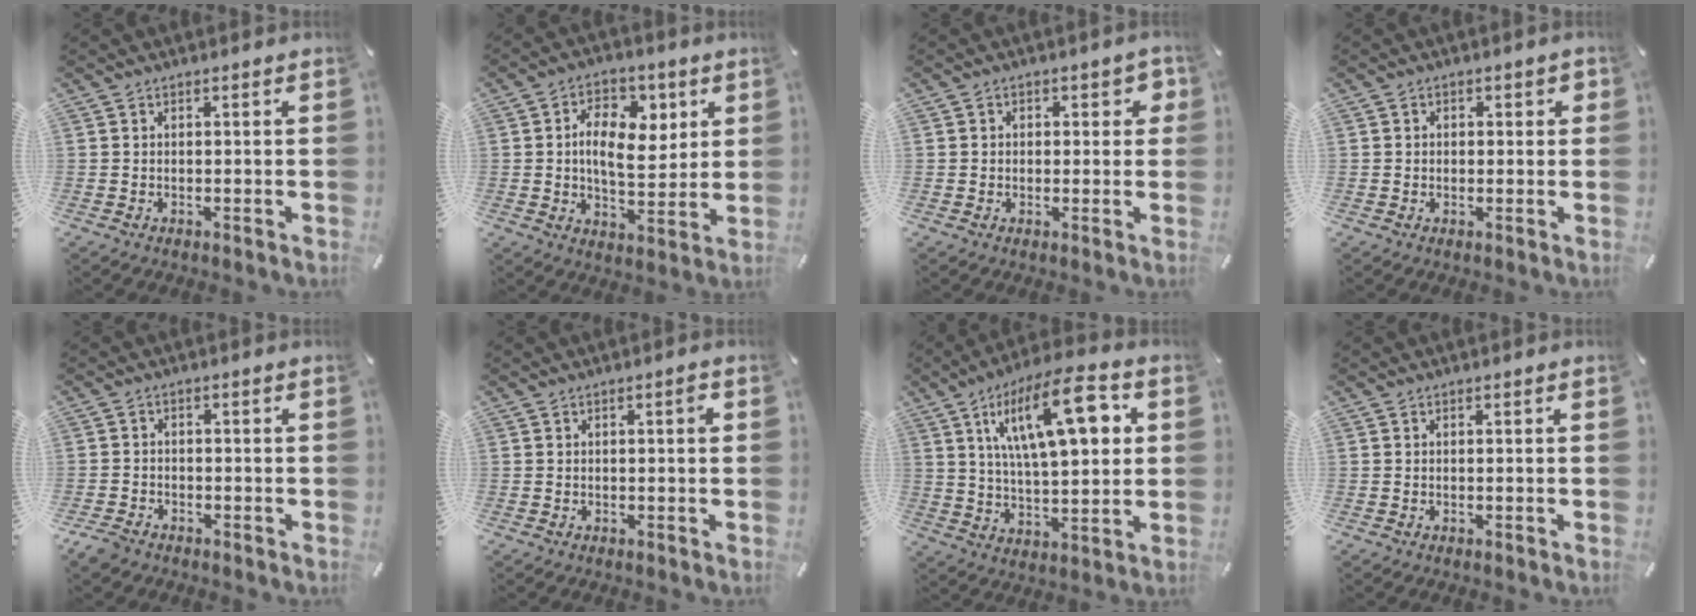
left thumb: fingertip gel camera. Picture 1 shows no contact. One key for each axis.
{"total": 12.1, "fx": 2.8, "fy": 7.6, "fz": 9.0, "tx": -0.134, "ty": 0.002, "tz": 0.048}
{"total": 3.2, "fx": 0.2, "fy": 2.6, "fz": 1.9, "tx": -0.013, "ty": 0.000, "tz": -0.004}
{"total": 1.7, "fx": -0.3, "fy": 1.5, "fz": 0.7, "tx": -0.005, "ty": 0.006, "tz": -0.010}
{"total": 2.8, "fx": -2.1, "fy": 1.6, "fz": 0.9, "tx": -0.028, "ty": 0.007, "tz": -0.045}
{"total": 1.7, "fx": 0.3, "fy": 0.4, "fz": 1.7, "tx": -0.025, "ty": 0.001, "tz": 0.001}
{"total": 19.6, "fx": 7.5, "fy": 7.2, "fz": 16.6, "tx": -0.284, "ty": -0.015, "tz": 0.111}
{"total": 0.0}